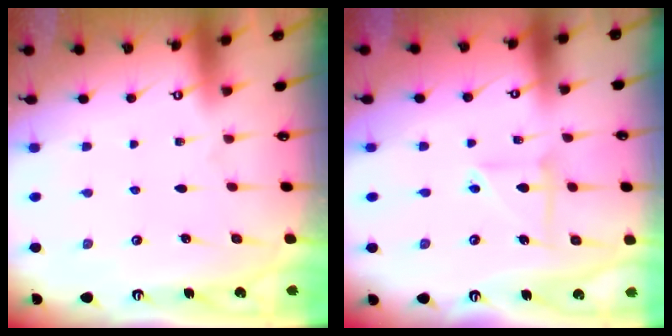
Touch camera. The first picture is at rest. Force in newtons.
{"total": 6.2, "press": 6.1, "slide": 1.3}